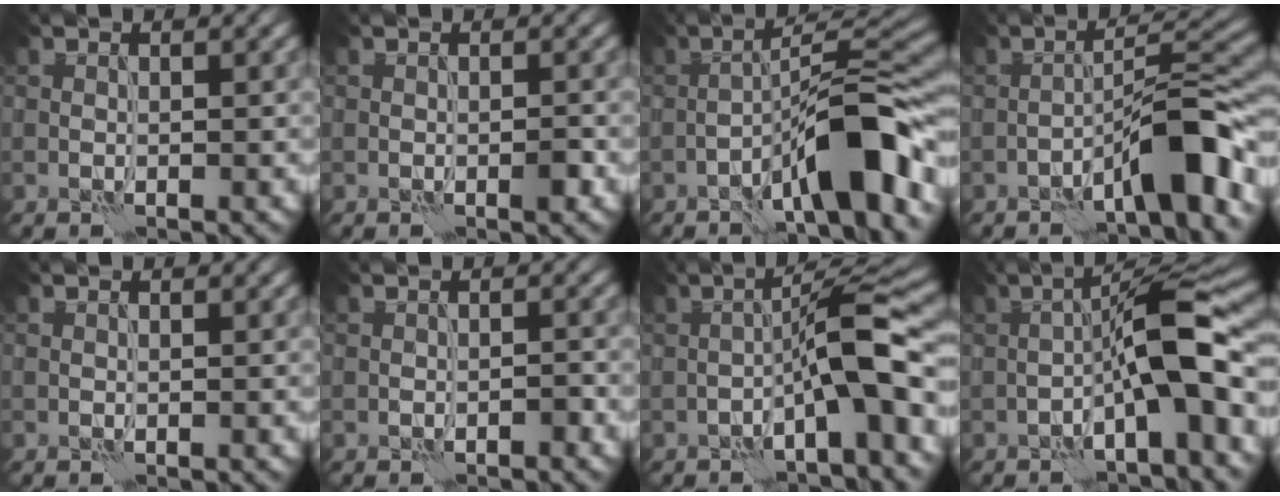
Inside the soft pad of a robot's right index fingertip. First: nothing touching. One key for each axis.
{"total": 1.0, "fx": -0.6, "fy": 0.2, "fz": 0.8, "tx": -0.014, "ty": 0.002, "tz": -0.009}
{"total": 9.7, "fx": -5.0, "fy": 1.9, "fz": 8.1, "tx": -0.117, "ty": 0.031, "tz": -0.085}
{"total": 7.5, "fx": -4.2, "fy": 1.5, "fz": 6.1, "tx": -0.090, "ty": 0.027, "tz": -0.071}
{"total": 0.0}
{"total": 0.9, "fx": -0.7, "fy": 0.2, "fz": 0.4, "tx": -0.007, "ty": 0.007, "tz": -0.010}
{"total": 7.6, "fx": -2.7, "fy": 1.3, "fz": 7.1, "tx": -0.101, "ty": 0.033, "tz": -0.048}
{"total": 8.5, "fx": -2.6, "fy": 1.6, "fz": 7.9, "tx": -0.113, "ty": 0.034, "tz": -0.048}